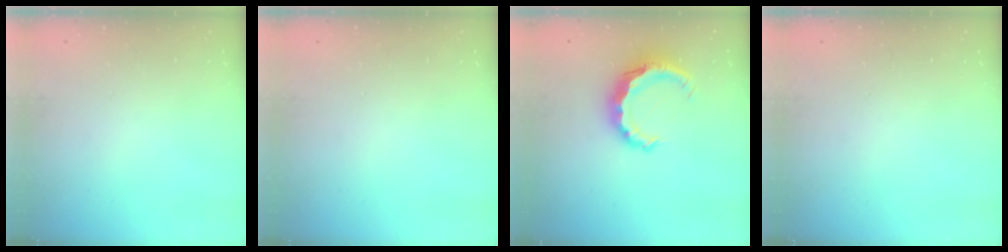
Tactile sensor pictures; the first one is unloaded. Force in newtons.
{"total": 0.0}
{"total": 8.5, "press": 8.4, "slide": 1.0}
{"total": 0.0}